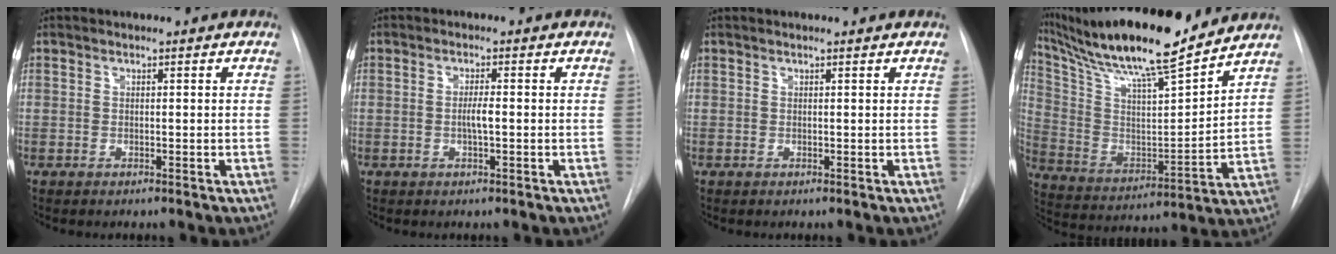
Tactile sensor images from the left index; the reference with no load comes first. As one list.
[{"total": 1.9, "force": [-0.2, 0.1, 1.9], "torque": [-0.037, 0.000, -0.003]}, {"total": 1.9, "force": [1.9, 0.0, 0.2], "torque": [-0.010, 0.008, 0.020]}, {"total": 22.7, "force": [19.1, 1.6, 12.1], "torque": [-0.227, 0.004, 0.322]}]